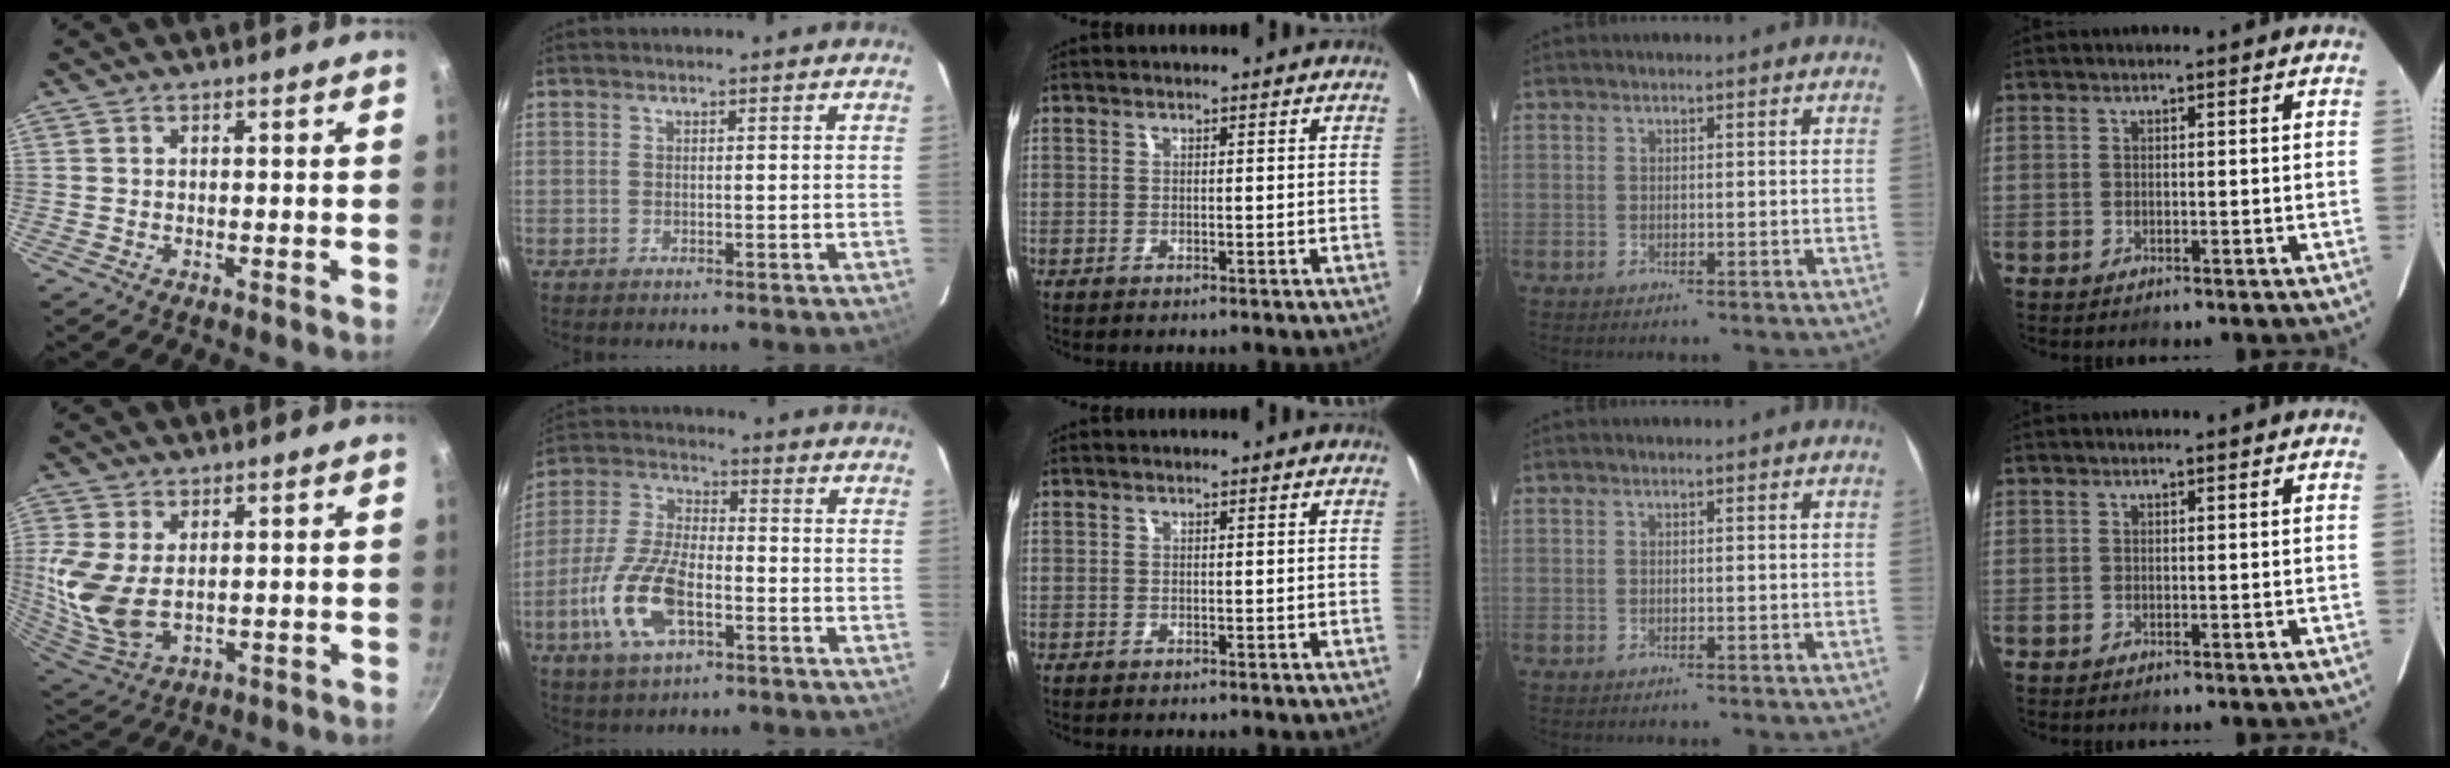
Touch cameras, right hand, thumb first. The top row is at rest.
{"thumb": {"total": 12.7, "force": [1.7, 7.7, 10.0], "torque": [-0.214, -0.019, 0.047]}, "index": {"total": 13.8, "force": [-5.2, 6.0, 11.2], "torque": [-0.248, -0.004, -0.099]}}